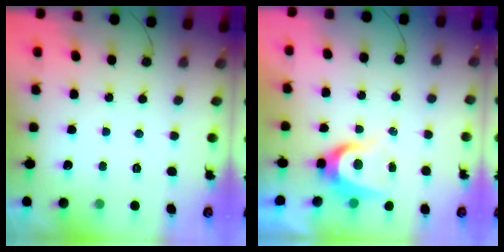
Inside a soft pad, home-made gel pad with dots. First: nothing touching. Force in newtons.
{"total": 6.9, "press": 6.9, "slide": 0.4}